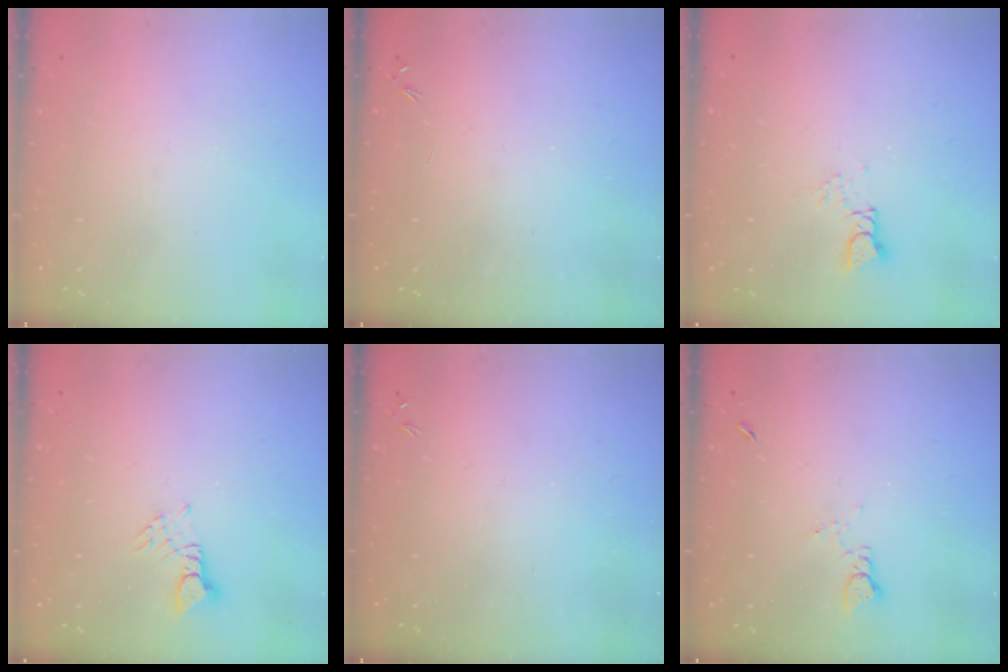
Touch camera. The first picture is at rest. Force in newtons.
{"total": 0.0}
{"total": 2.9, "press": 2.9, "slide": 0.3}
{"total": 3.1, "press": 3.0, "slide": 0.4}
{"total": 0.0}
{"total": 1.8, "press": 1.7, "slide": 0.3}